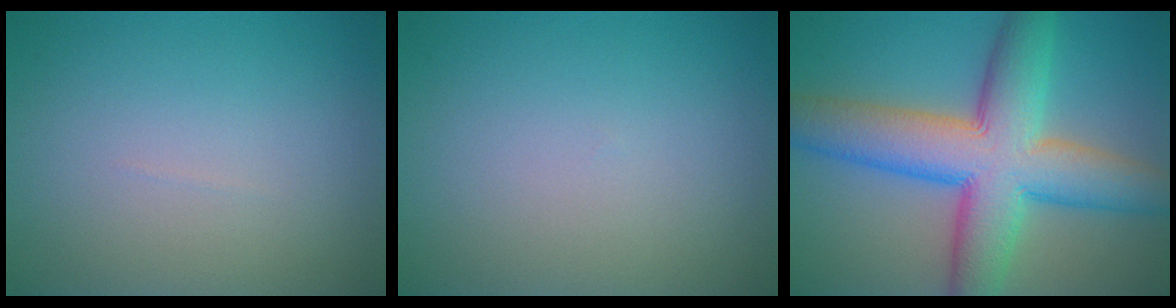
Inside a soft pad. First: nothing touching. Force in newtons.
{"total": 0.0}
{"total": 11.2, "press": 11.2, "slide": 0.5}